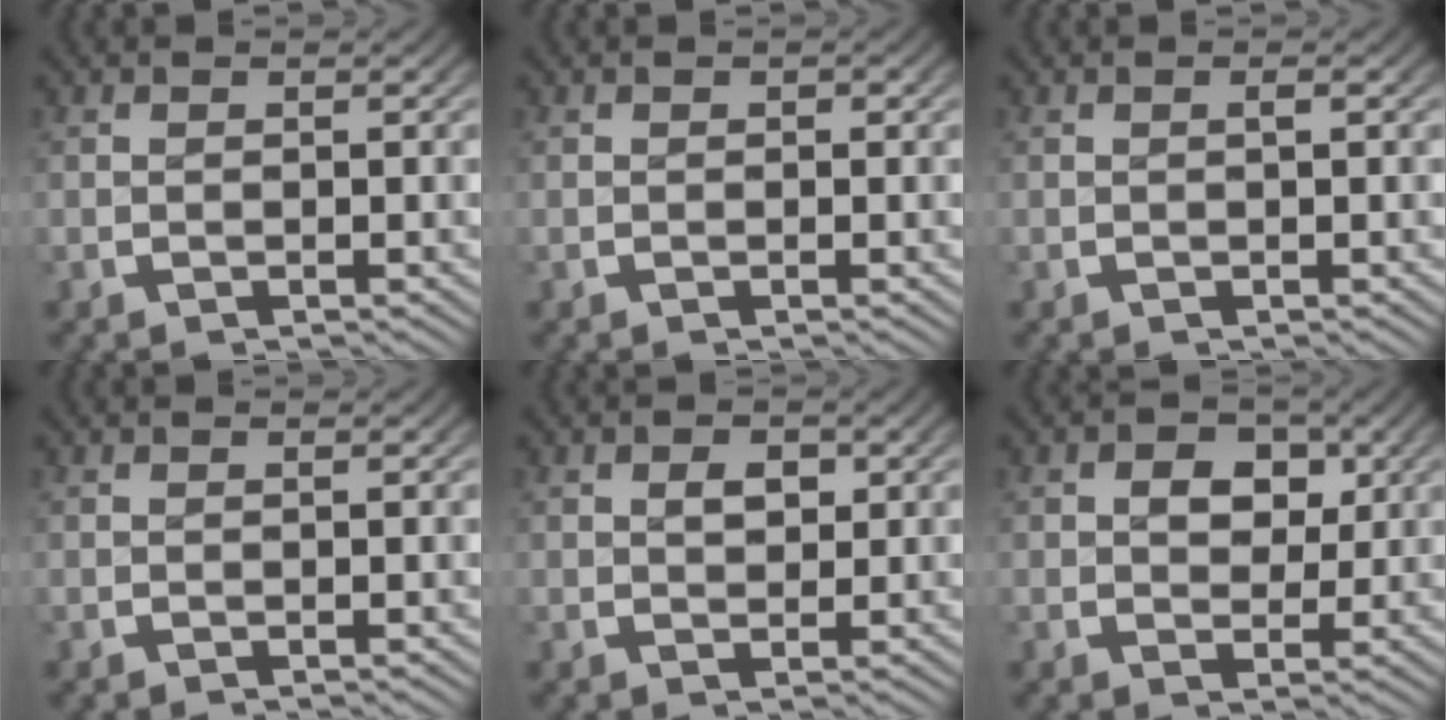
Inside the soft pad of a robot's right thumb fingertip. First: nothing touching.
{"total": 0.5, "force": [0.0, 0.5, 0.3], "torque": [-0.004, -0.004, -0.001]}
{"total": 0.5, "force": [0.0, 0.1, 0.5], "torque": [-0.008, 0.000, 0.001]}
{"total": 0.0}
{"total": 1.4, "force": [0.2, 1.0, 0.9], "torque": [-0.008, -0.006, 0.007]}
{"total": 2.9, "force": [0.4, 2.4, 1.6], "torque": [-0.016, -0.015, 0.010]}